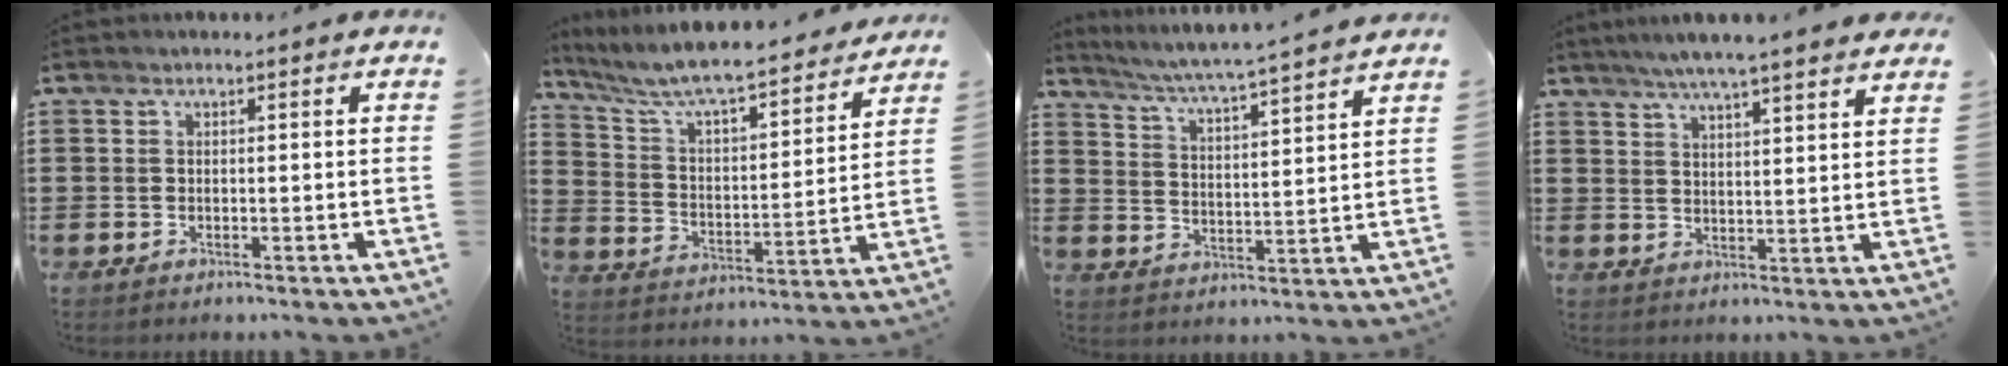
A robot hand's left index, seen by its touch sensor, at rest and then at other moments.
{"total": 7.1, "force": [6.5, 0.1, 2.8], "torque": [-0.083, -0.048, 0.104]}
{"total": 4.4, "force": [4.1, -0.8, 1.5], "torque": [-0.051, -0.038, 0.062]}
{"total": 5.2, "force": [4.7, -0.4, 2.2], "torque": [-0.056, -0.015, 0.082]}